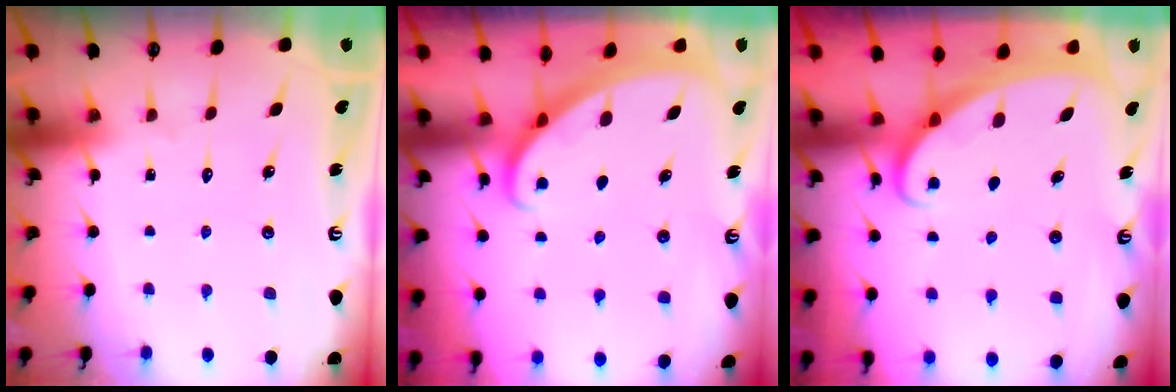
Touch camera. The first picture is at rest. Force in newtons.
{"total": 1.7, "press": 1.7, "slide": 0.1}
{"total": 1.7, "press": 1.7, "slide": 0.2}